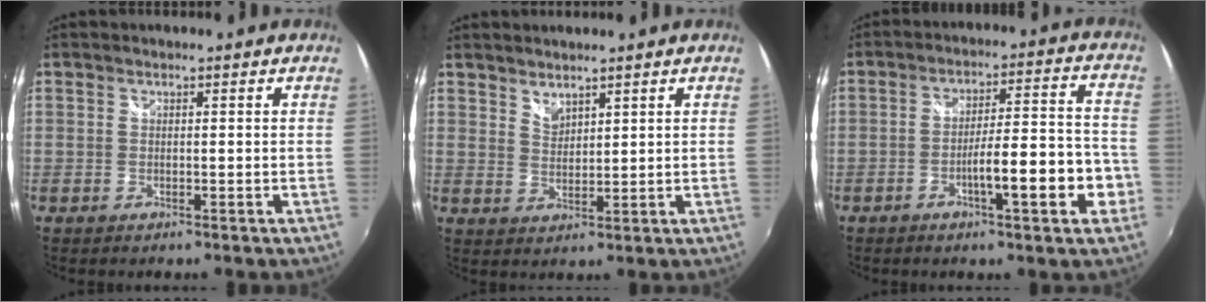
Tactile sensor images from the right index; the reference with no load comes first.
{"total": 3.0, "force": [2.7, 1.0, 0.8], "torque": [-0.010, 0.000, 0.048]}
{"total": 11.7, "force": [-4.6, 1.7, 10.6], "torque": [-0.165, 0.006, -0.063]}